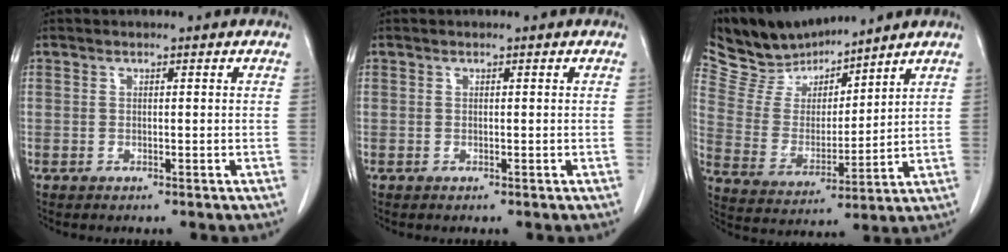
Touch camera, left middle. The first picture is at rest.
{"total": 0.0}
{"total": 11.8, "force": [11.2, 2.6, 2.7], "torque": [-0.069, 0.008, 0.228]}